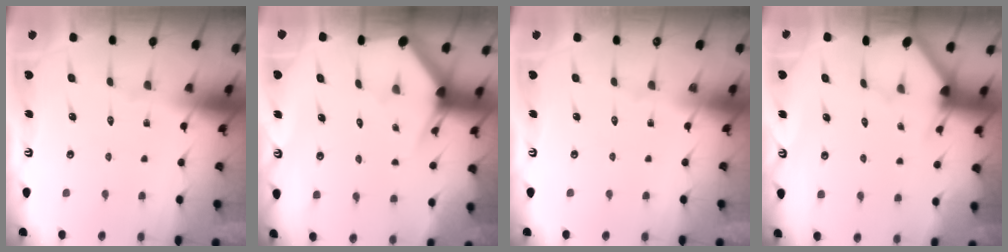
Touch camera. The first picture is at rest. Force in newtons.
{"total": 2.7, "press": 2.7, "slide": 0.1}
{"total": 0.0}
{"total": 2.6, "press": 2.6, "slide": 0.3}